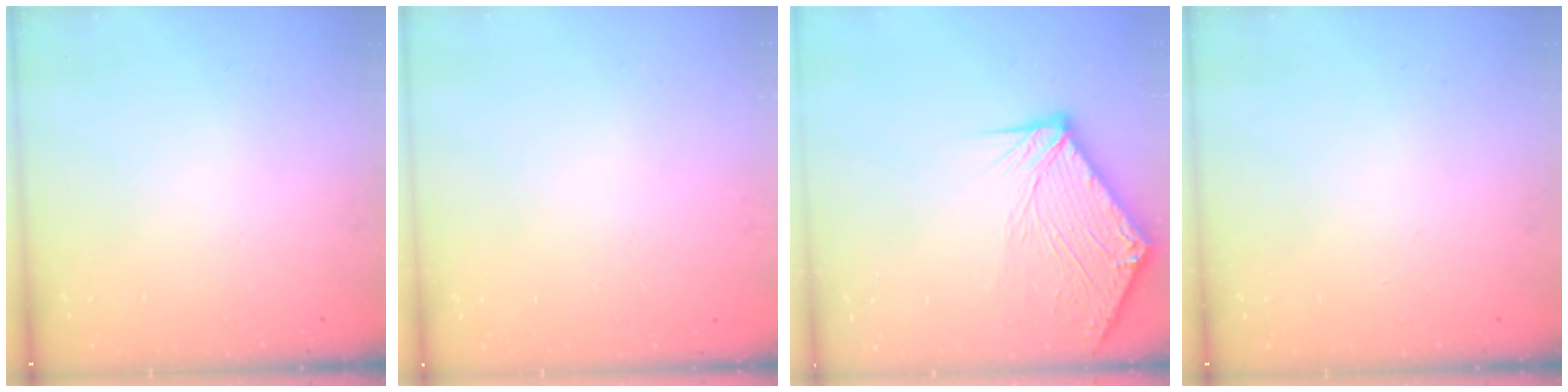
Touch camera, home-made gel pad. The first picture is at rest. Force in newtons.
{"total": 0.0}
{"total": 10.5, "press": 10.3, "slide": 1.6}
{"total": 0.0}